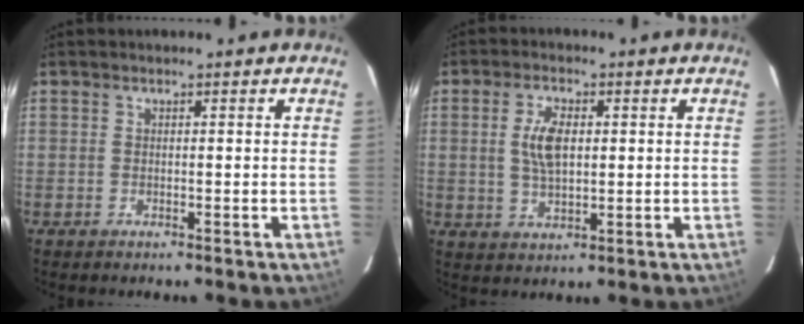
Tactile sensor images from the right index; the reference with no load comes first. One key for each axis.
{"total": 6.3, "fx": 1.0, "fy": 3.1, "fz": 5.3, "tx": -0.101, "ty": 0.004, "tz": 0.022}